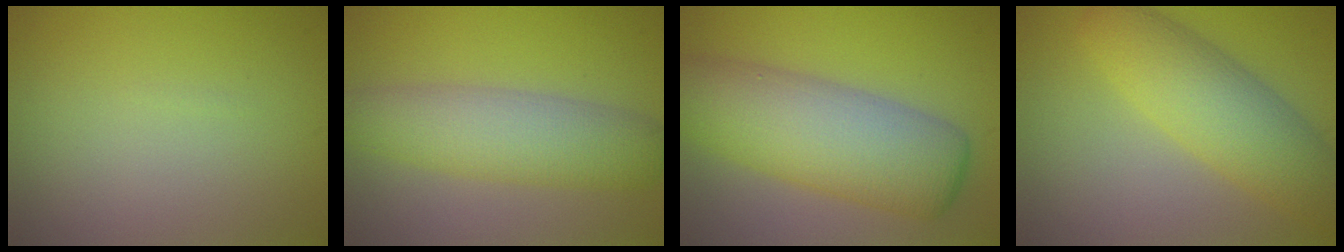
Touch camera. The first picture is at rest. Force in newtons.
{"total": 6.1, "press": 6.1, "slide": 0.4}
{"total": 9.5, "press": 9.5, "slide": 0.2}
{"total": 6.7, "press": 6.7, "slide": 0.2}